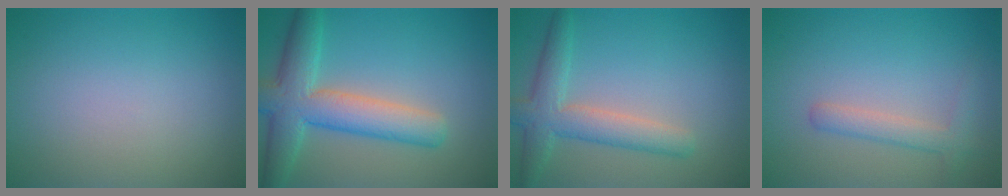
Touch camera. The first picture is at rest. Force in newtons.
{"total": 7.1, "press": 7.1, "slide": 0.5}
{"total": 4.4, "press": 4.4, "slide": 0.2}
{"total": 2.2, "press": 2.2, "slide": 0.2}